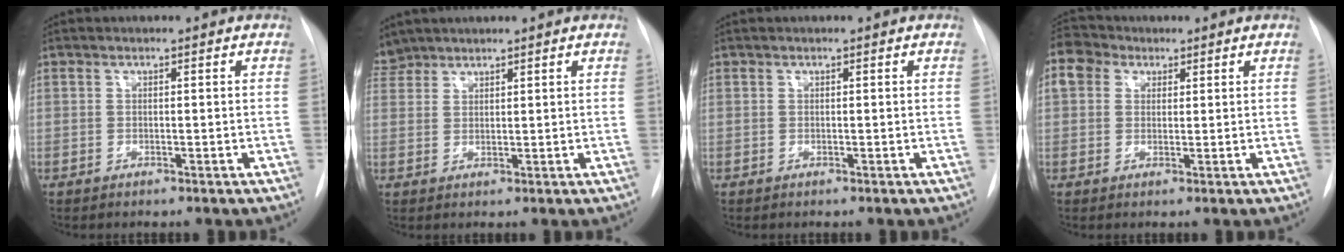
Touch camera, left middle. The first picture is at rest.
{"total": 3.3, "force": [3.1, 1.1, -0.3], "torque": [0.002, 0.010, 0.062]}
{"total": 0.0}
{"total": 5.9, "force": [2.9, 4.7, 2.2], "torque": [-0.051, 0.030, 0.056]}